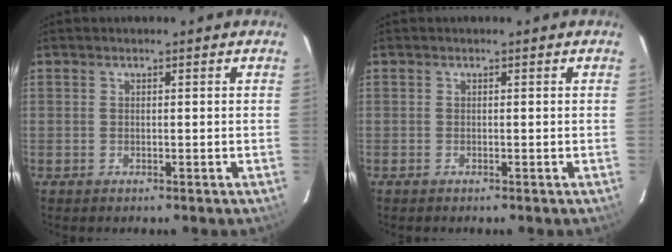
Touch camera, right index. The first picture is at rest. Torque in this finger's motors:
{"motor_torque": [-0.03, -0.03, 0.01, -0.01]}